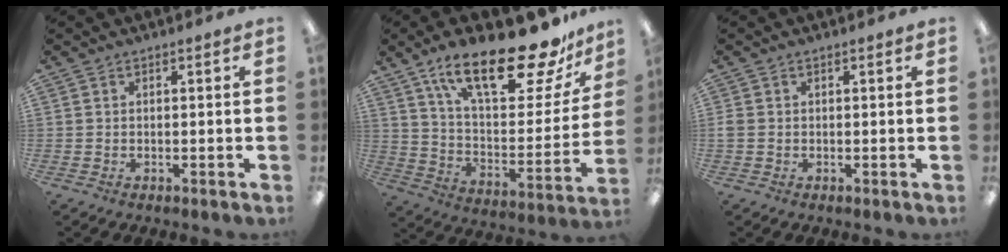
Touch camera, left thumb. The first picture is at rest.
{"total": 24.9, "force": [17.3, 8.0, 16.0], "torque": [-0.249, -0.107, 0.286]}
{"total": 1.2, "force": [-0.1, 1.0, 0.6], "torque": [-0.012, 0.005, -0.003]}